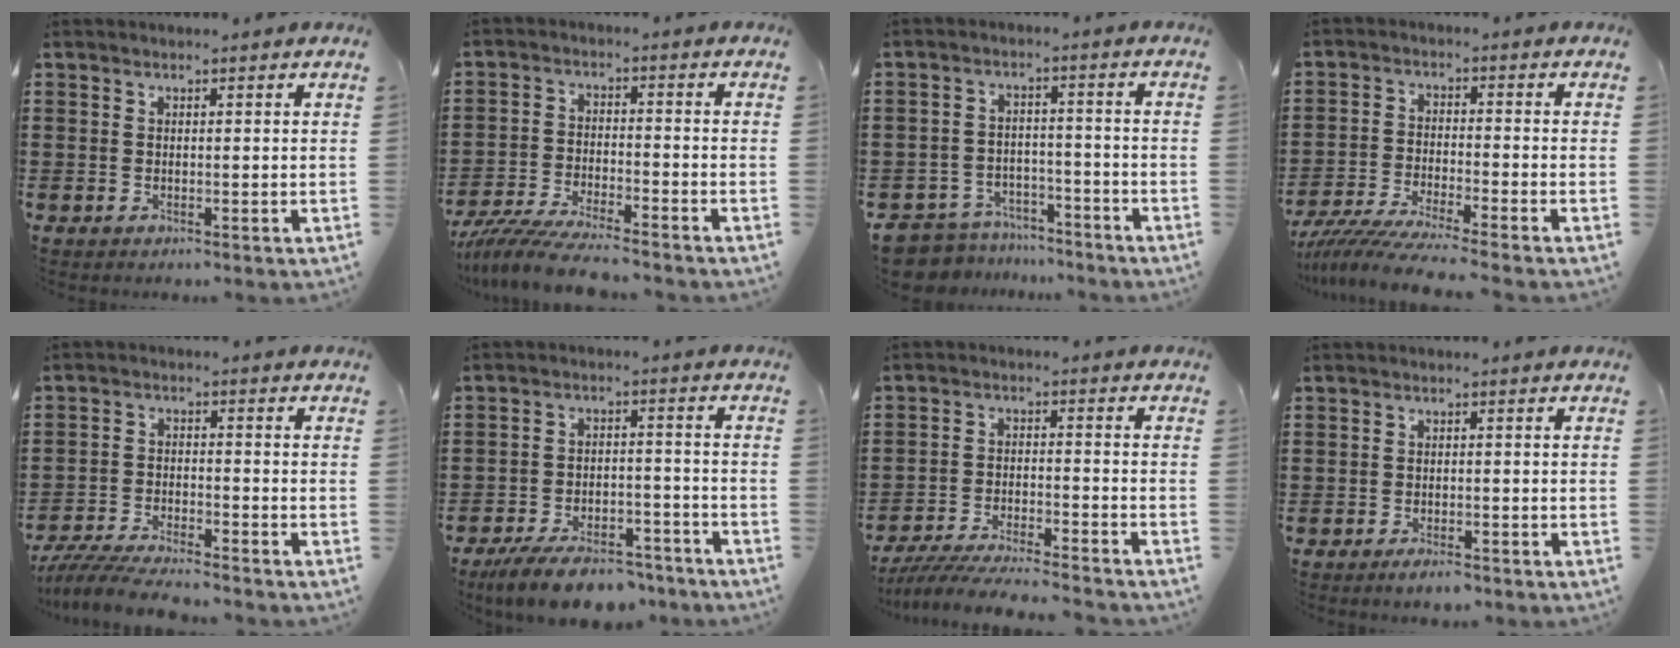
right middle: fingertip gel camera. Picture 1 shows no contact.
{"total": 7.1, "force": [-6.7, 0.1, 2.1], "torque": [-0.055, -0.009, -0.133]}
{"total": 6.2, "force": [-6.1, 1.1, 0.2], "torque": [-0.024, 0.009, -0.129]}
{"total": 6.2, "force": [-5.9, -0.3, 2.1], "torque": [-0.058, -0.021, -0.117]}
{"total": 5.9, "force": [-5.6, 0.4, 1.6], "torque": [-0.044, -0.007, -0.111]}
{"total": 8.1, "force": [-7.2, 1.8, 3.4], "torque": [-0.063, 0.015, -0.135]}
{"total": 6.3, "force": [-6.1, 0.1, 1.6], "torque": [-0.035, -0.006, -0.119]}
{"total": 1.8, "force": [-1.7, 0.4, 0.6], "torque": [-0.014, -0.001, -0.032]}